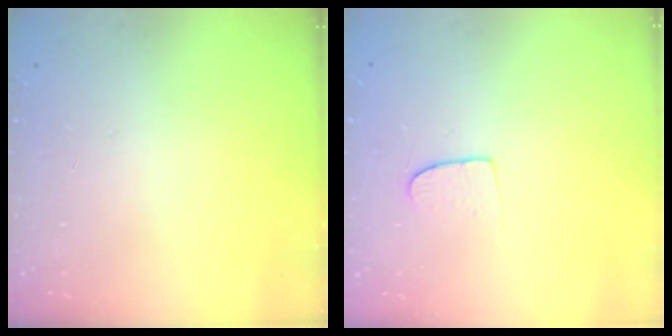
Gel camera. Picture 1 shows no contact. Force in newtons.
{"total": 6.4, "press": 6.3, "slide": 0.4}